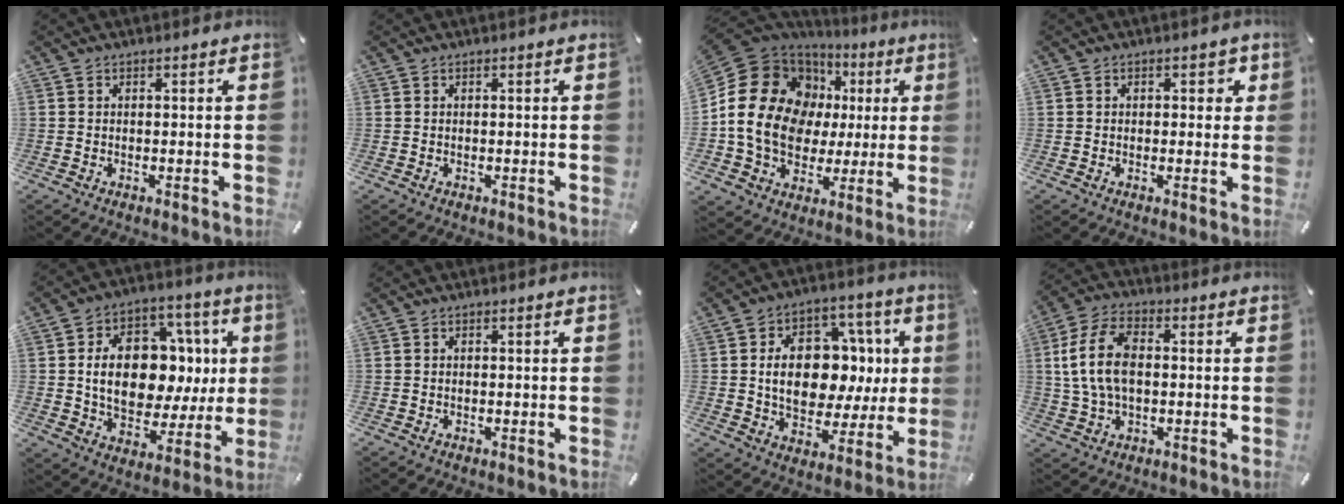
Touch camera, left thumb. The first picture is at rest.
{"total": 0.0}
{"total": 20.7, "force": [1.5, 17.3, 11.3], "torque": [-0.223, -0.012, 0.041]}
{"total": 2.2, "force": [0.4, 1.7, 1.4], "torque": [-0.004, 0.000, -0.002]}
{"total": 18.6, "force": [1.6, 13.5, 12.8], "torque": [-0.214, -0.003, 0.038]}
{"total": 0.0}
{"total": 17.1, "force": [1.5, 12.6, 11.4], "torque": [-0.185, 0.002, 0.036]}
{"total": 11.5, "force": [0.7, 7.5, 8.7], "torque": [-0.196, 0.011, 0.012]}